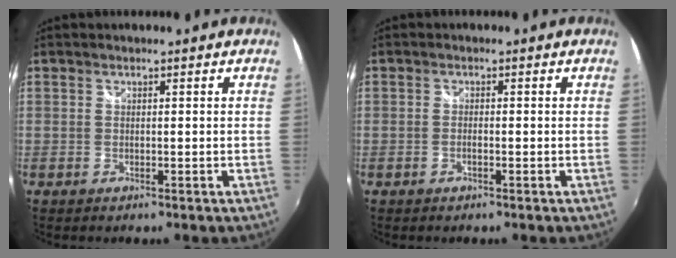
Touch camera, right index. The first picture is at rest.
{"total": 1.0, "force": [-0.5, 0.1, 0.8], "torque": [-0.017, 0.002, -0.010]}